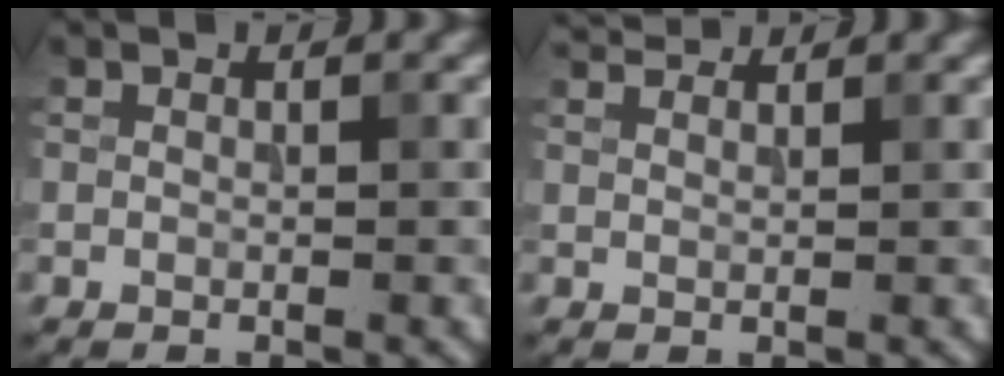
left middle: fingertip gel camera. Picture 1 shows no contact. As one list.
[{"total": 1.9, "force": [1.8, 0.2, 0.6], "torque": [-0.014, 0.007, 0.029]}]